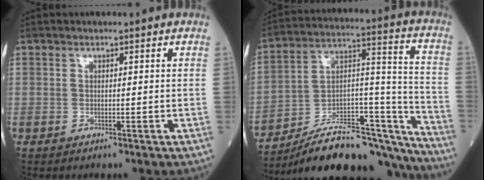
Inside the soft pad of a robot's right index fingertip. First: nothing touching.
{"total": 24.9, "force": [-21.9, 5.6, 10.3], "torque": [-0.121, 0.040, -0.336]}